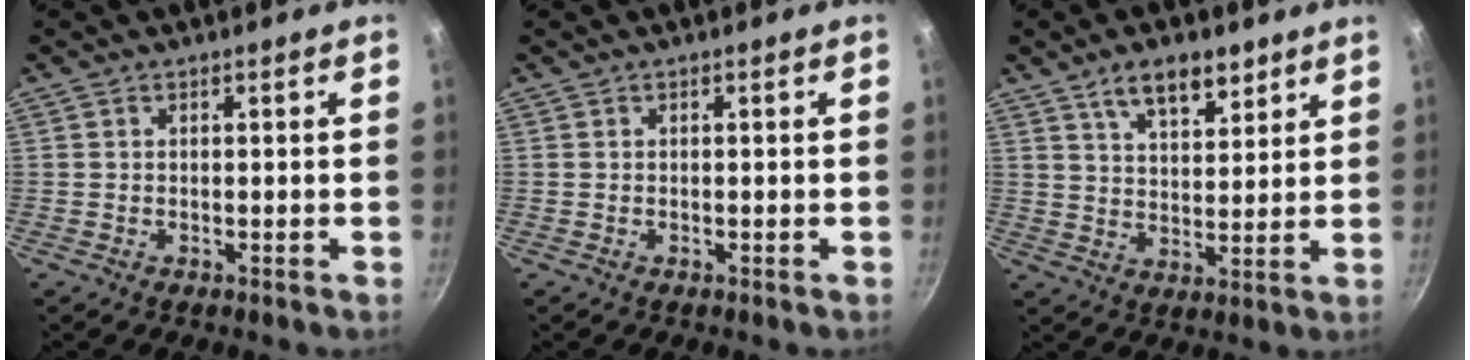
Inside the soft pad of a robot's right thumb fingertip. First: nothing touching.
{"total": 0.0}
{"total": 9.2, "force": [6.0, 4.0, 5.6], "torque": [-0.071, -0.032, 0.105]}